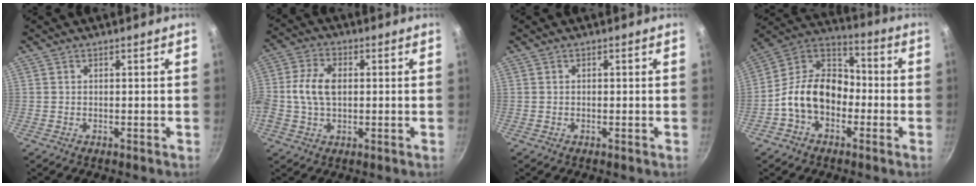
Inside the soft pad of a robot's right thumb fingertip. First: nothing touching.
{"total": 8.2, "force": [0.3, 5.2, 6.3], "torque": [-0.133, 0.015, 0.005]}
{"total": 0.0}
{"total": 14.8, "force": [-3.4, 10.5, 9.9], "torque": [-0.154, 0.052, -0.073]}